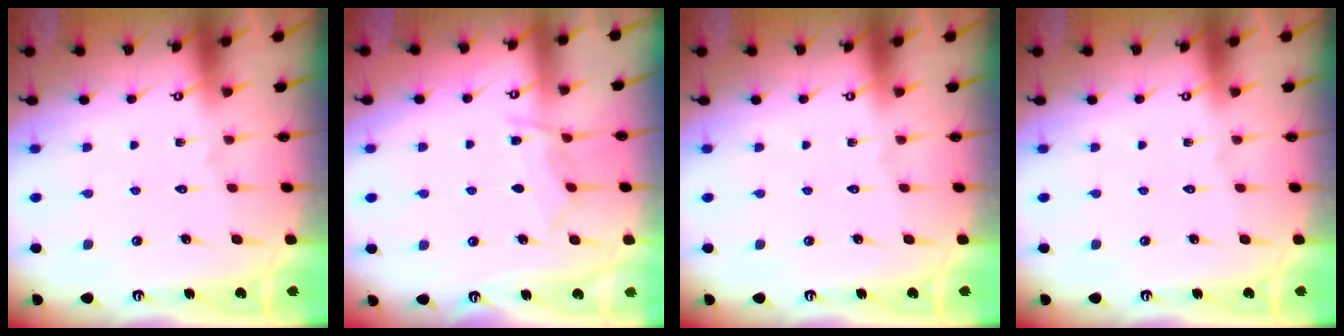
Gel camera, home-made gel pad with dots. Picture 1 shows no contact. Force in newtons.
{"total": 6.6, "press": 6.6, "slide": 0.7}
{"total": 0.0}
{"total": 0.0}